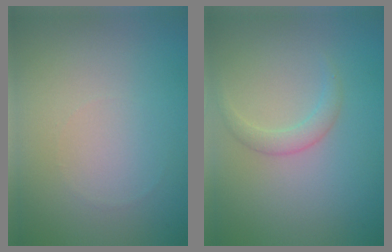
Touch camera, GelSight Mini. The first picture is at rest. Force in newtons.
{"total": 1.6, "press": 1.6, "slide": 0.0}